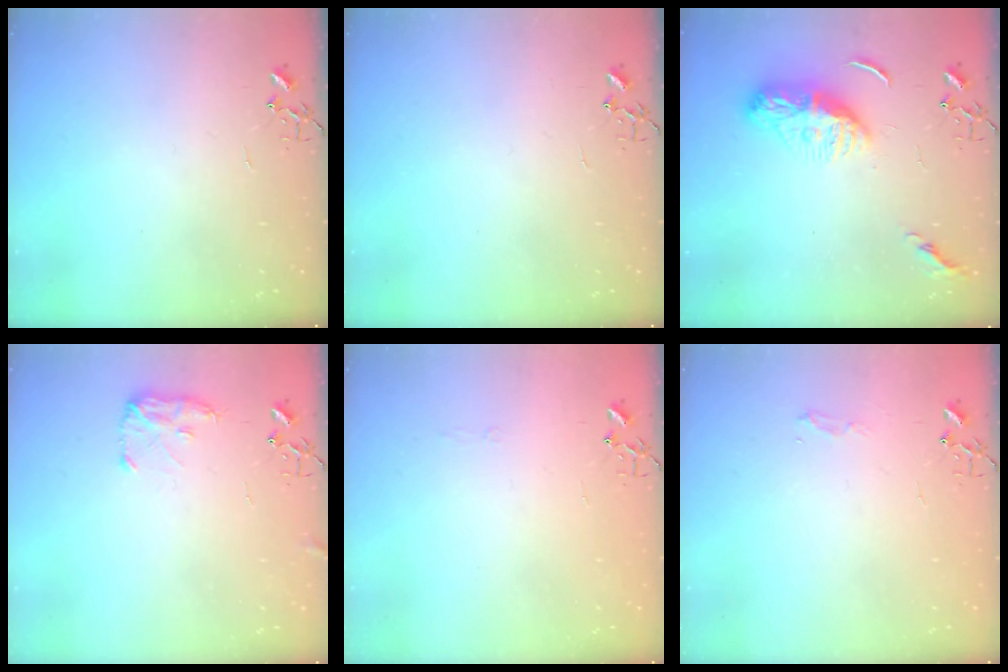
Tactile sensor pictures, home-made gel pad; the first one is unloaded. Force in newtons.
{"total": 0.0}
{"total": 10.4, "press": 10.4, "slide": 0.9}
{"total": 8.1, "press": 8.0, "slide": 0.5}
{"total": 2.8, "press": 2.8, "slide": 0.5}
{"total": 5.6, "press": 5.6, "slide": 0.7}